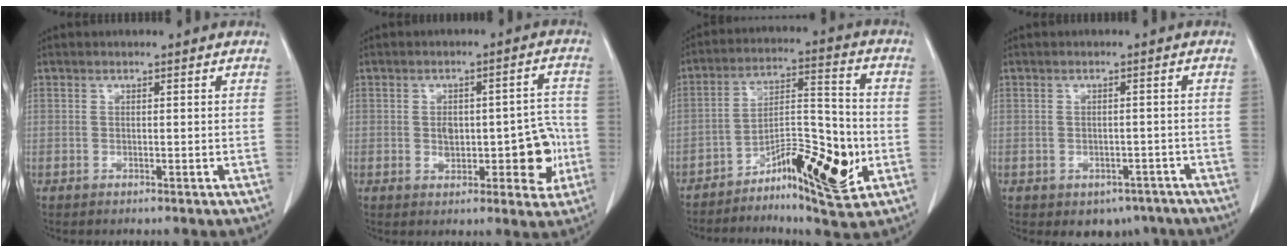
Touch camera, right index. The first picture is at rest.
{"total": 9.0, "force": [-1.4, 4.0, 7.9], "torque": [-0.092, 0.021, -0.007]}
{"total": 13.5, "force": [-5.4, 3.5, 11.8], "torque": [-0.188, 0.015, -0.084]}
{"total": 4.5, "force": [-3.0, 3.1, 1.3], "torque": [-0.002, 0.008, -0.033]}